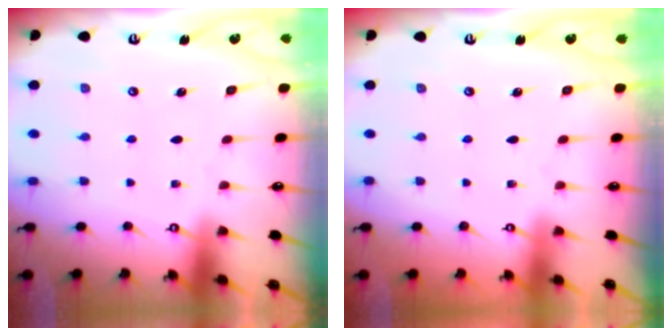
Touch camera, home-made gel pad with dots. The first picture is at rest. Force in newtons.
{"total": 0.0}